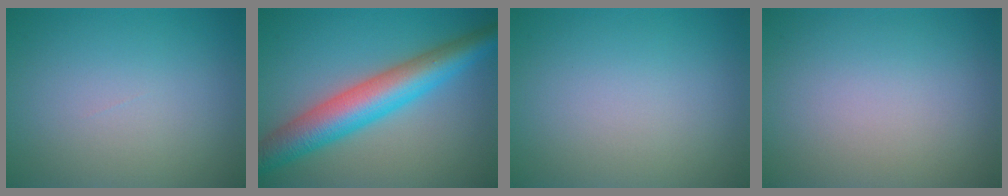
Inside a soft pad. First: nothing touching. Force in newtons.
{"total": 7.8, "press": 7.8, "slide": 0.2}
{"total": 0.0}
{"total": 0.0}